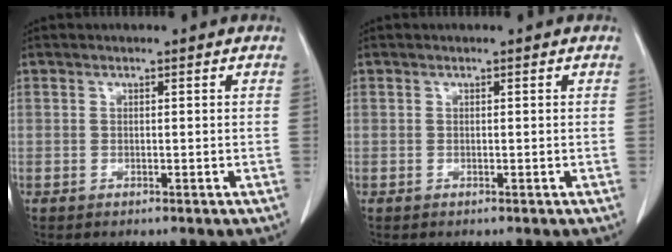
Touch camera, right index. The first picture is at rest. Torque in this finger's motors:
{"motor_torque": [0.00, 0.00, 0.00, 0.00]}